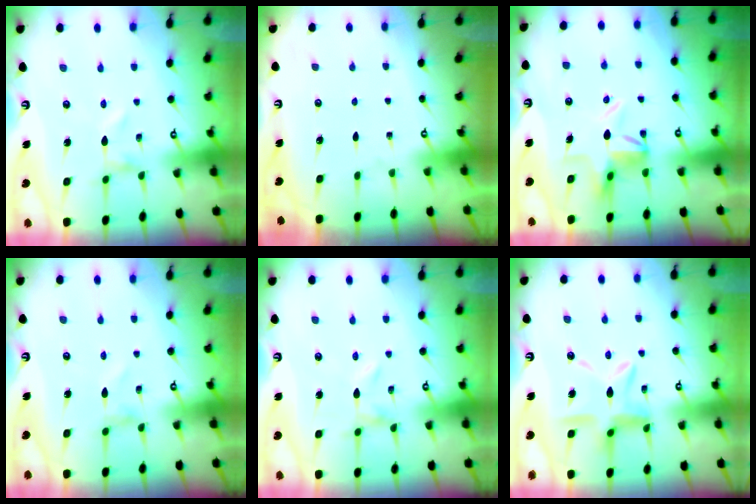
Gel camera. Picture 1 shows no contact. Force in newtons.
{"total": 0.0}
{"total": 6.0, "press": 6.0, "slide": 0.5}
{"total": 0.8, "press": 0.8, "slide": 0.1}
{"total": 0.0}
{"total": 10.7, "press": 10.6, "slide": 1.0}